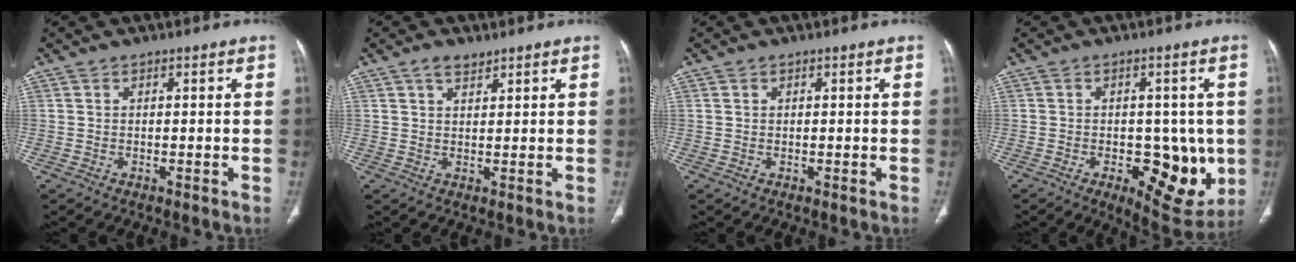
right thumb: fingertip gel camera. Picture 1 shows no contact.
{"total": 2.8, "force": [2.0, 1.3, 1.4], "torque": [-0.021, -0.009, 0.035]}
{"total": 0.6, "force": [0.3, 0.5, 0.2], "torque": [0.000, 0.000, 0.005]}
{"total": 13.8, "force": [-3.1, 7.1, 11.5], "torque": [-0.107, -0.008, -0.025]}